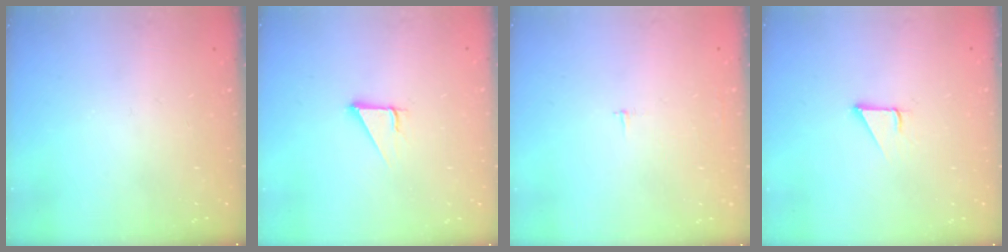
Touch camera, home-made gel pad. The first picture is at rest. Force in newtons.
{"total": 2.9, "press": 2.9, "slide": 0.1}
{"total": 2.1, "press": 2.1, "slide": 0.2}
{"total": 1.6, "press": 1.6, "slide": 0.2}